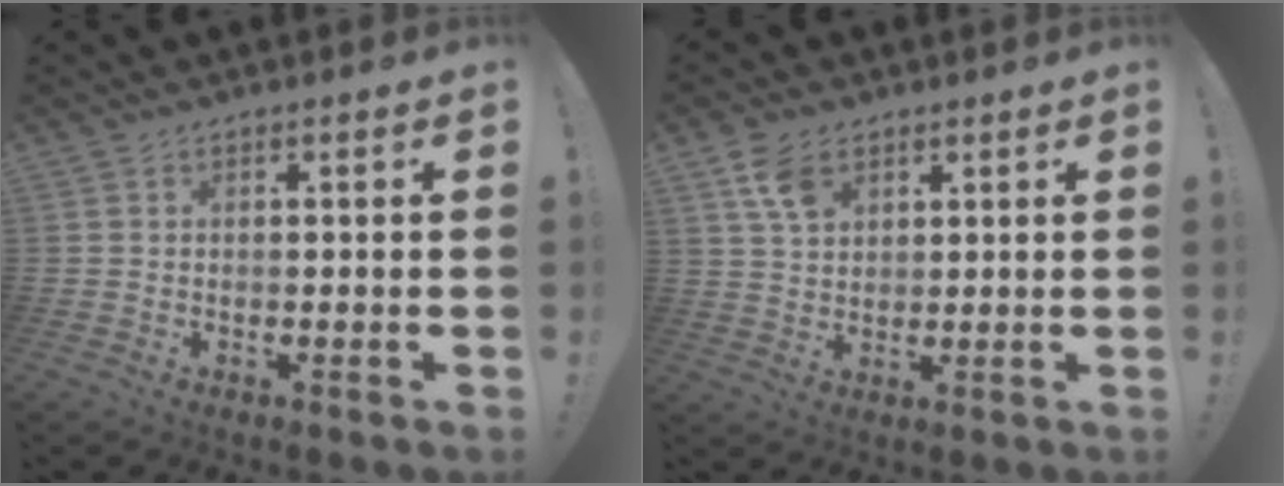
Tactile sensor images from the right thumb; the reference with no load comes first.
{"total": 7.4, "force": [4.1, 4.6, 4.1], "torque": [-0.068, -0.012, 0.079]}